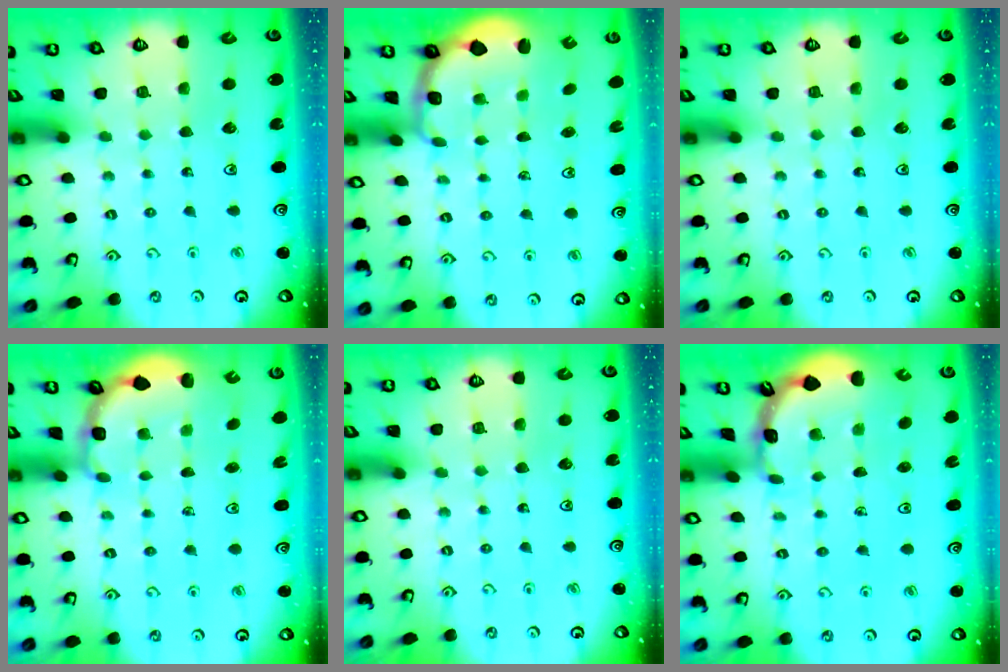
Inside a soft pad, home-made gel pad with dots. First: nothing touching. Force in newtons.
{"total": 2.5, "press": 1.1, "slide": 2.2}
{"total": 0.0}
{"total": 2.8, "press": 2.5, "slide": 1.4}
{"total": 0.0}
{"total": 1.8, "press": 1.8, "slide": 0.1}